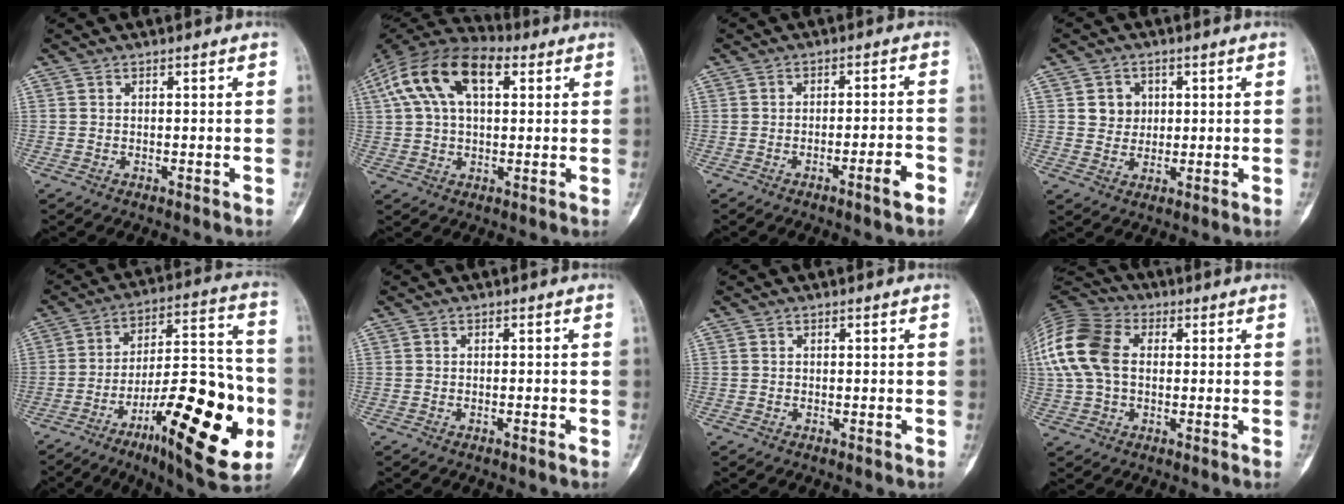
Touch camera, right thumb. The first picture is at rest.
{"total": 16.5, "force": [5.7, 8.9, 12.7], "torque": [-0.232, 0.031, 0.095]}
{"total": 4.7, "force": [-2.6, 0.3, 3.9], "torque": [-0.066, 0.021, -0.039]}
{"total": 4.5, "force": [1.2, 4.1, 1.6], "torque": [-0.002, -0.001, 0.018]}
{"total": 26.7, "force": [-9.3, 7.9, 23.7], "torque": [-0.333, 0.037, -0.134]}
{"total": 1.0, "force": [-0.5, 0.0, 0.8], "torque": [-0.021, 0.004, -0.005]}
{"total": 0.0}
{"total": 15.4, "force": [1.8, 10.8, 10.9], "torque": [-0.232, 0.029, 0.027]}